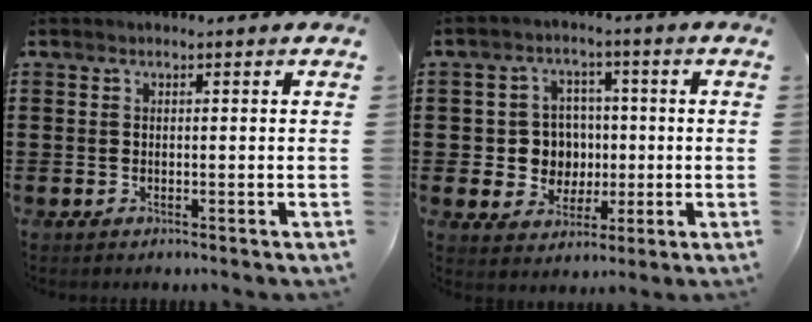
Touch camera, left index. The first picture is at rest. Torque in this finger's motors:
{"motor_torque": [0.66, 0.60, 0.24, 0.04]}